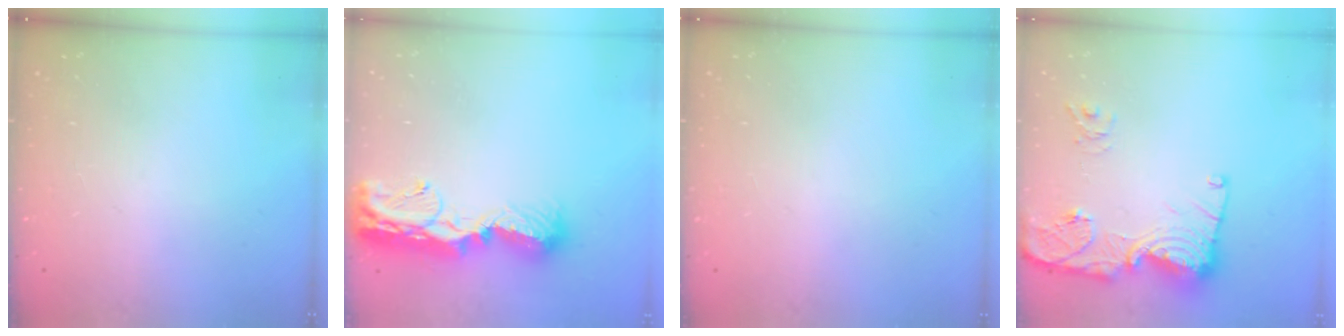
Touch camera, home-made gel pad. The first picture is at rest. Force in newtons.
{"total": 15.0, "press": 15.0, "slide": 1.2}
{"total": 1.1, "press": 0.8, "slide": 0.7}
{"total": 17.1, "press": 17.0, "slide": 1.9}